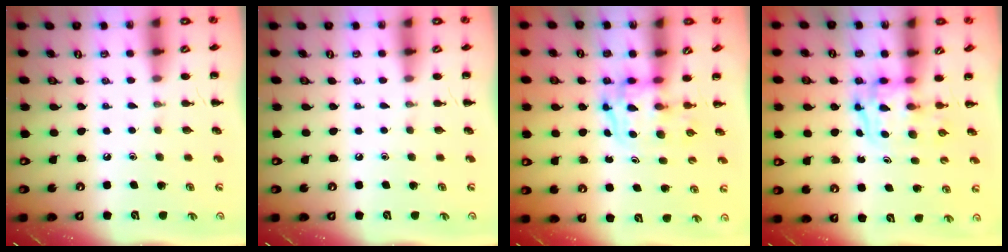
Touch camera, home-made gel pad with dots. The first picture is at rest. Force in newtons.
{"total": 0.0}
{"total": 3.4, "press": 3.4, "slide": 0.6}
{"total": 3.4, "press": 3.4, "slide": 0.6}